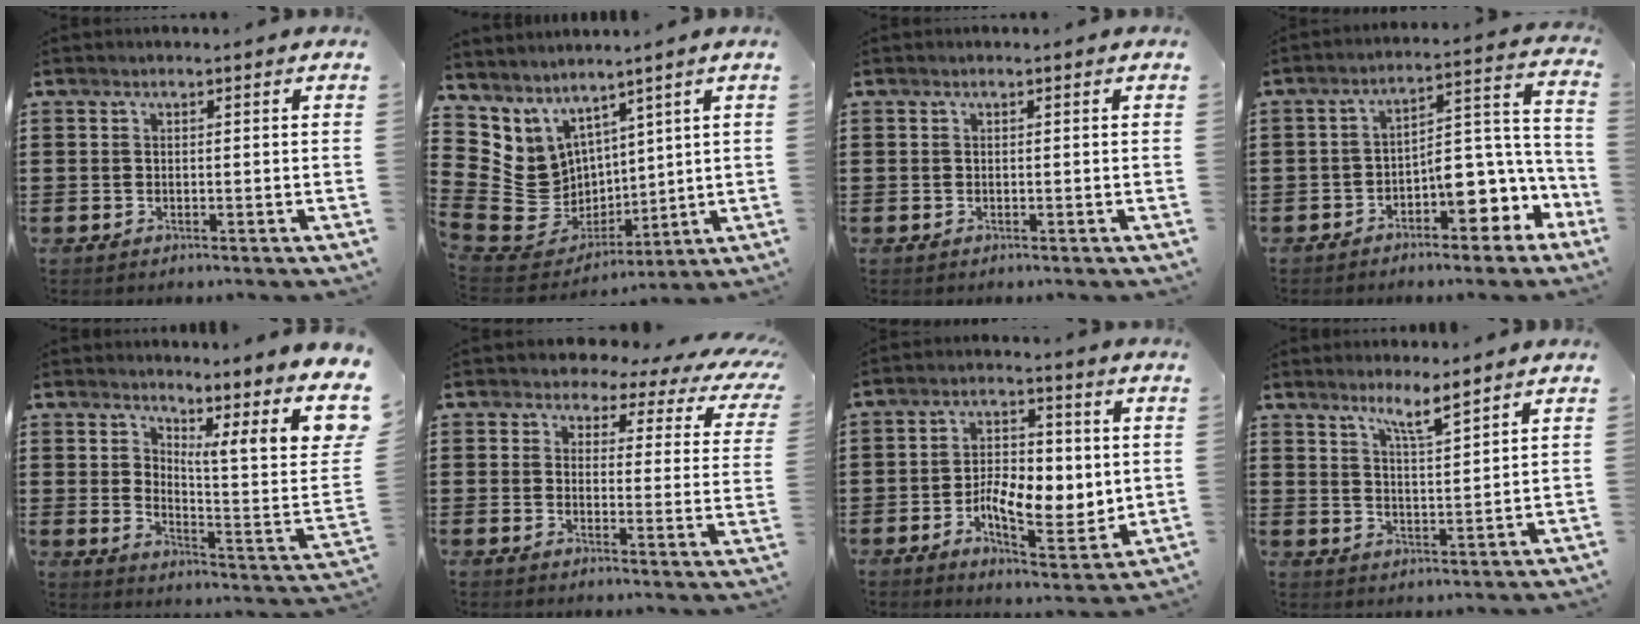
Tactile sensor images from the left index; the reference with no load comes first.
{"total": 8.2, "force": [2.5, 7.6, 1.5], "torque": [-0.087, -0.039, 0.059]}
{"total": 0.0}
{"total": 6.8, "force": [-3.7, 2.9, 4.9], "torque": [-0.070, -0.018, -0.075]}
{"total": 8.2, "force": [3.9, 1.1, 7.2], "torque": [-0.124, -0.029, 0.060]}
{"total": 3.5, "force": [2.6, 2.1, 1.2], "torque": [-0.036, -0.013, 0.037]}
{"total": 7.2, "force": [-0.7, 4.1, 5.9], "torque": [-0.103, -0.003, -0.018]}
{"total": 4.9, "force": [4.2, -0.2, 2.3], "torque": [-0.059, -0.013, 0.073]}